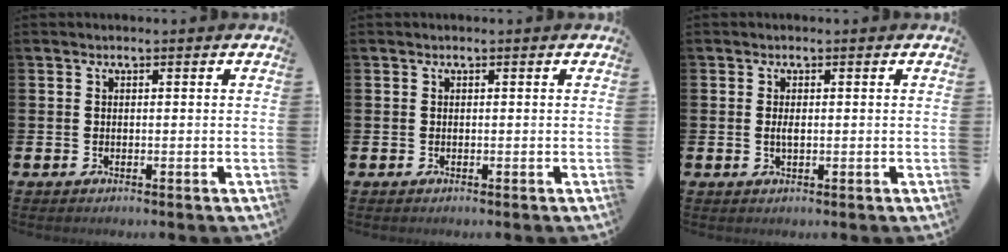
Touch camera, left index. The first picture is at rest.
{"total": 0.0}
{"total": 1.0, "force": [0.1, 0.4, 0.9], "torque": [-0.019, 0.003, 0.000]}